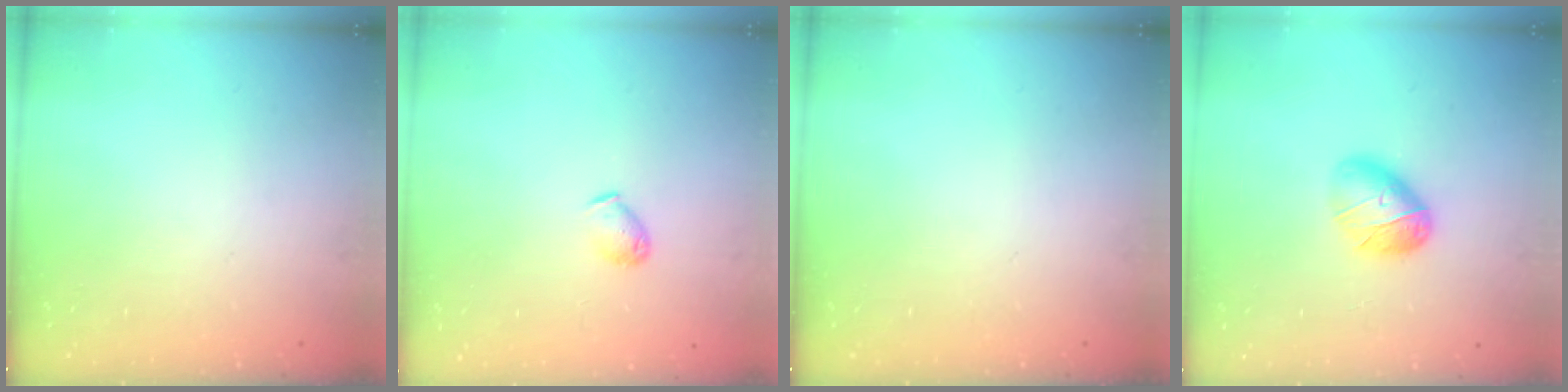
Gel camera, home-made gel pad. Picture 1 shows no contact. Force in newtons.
{"total": 4.7, "press": 4.6, "slide": 0.9}
{"total": 0.0}
{"total": 10.2, "press": 10.2, "slide": 0.2}